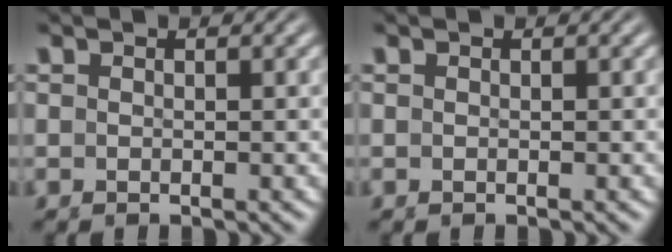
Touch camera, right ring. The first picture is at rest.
{"total": 0.0}